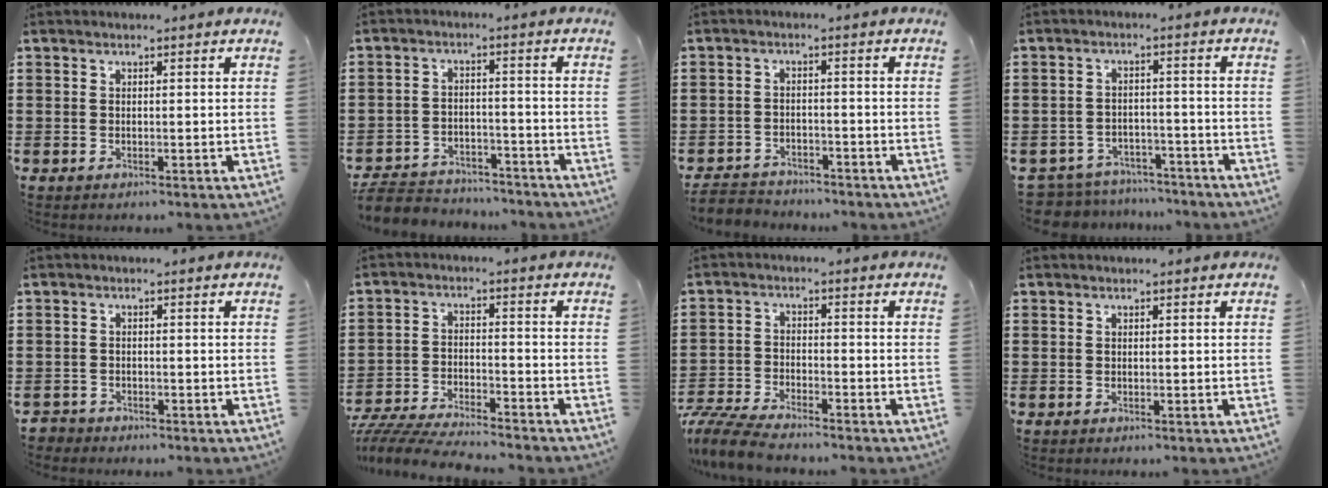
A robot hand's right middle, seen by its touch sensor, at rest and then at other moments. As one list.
[{"total": 5.1, "force": [-4.9, 1.2, 0.6], "torque": [-0.022, 0.008, -0.103]}, {"total": 3.2, "force": [-3.1, 0.7, -0.1], "torque": [-0.005, 0.003, -0.067]}, {"total": 4.3, "force": [-4.3, 0.8, -0.1], "torque": [-0.019, 0.001, -0.096]}, {"total": 1.5, "force": [-1.4, 0.4, -0.2], "torque": [-0.002, 0.000, -0.032]}, {"total": 5.9, "force": [-5.7, 0.4, 1.3], "torque": [-0.036, 0.000, -0.117]}, {"total": 6.0, "force": [-5.7, 0.6, 1.8], "torque": [-0.053, -0.004, -0.117]}, {"total": 0.0}]